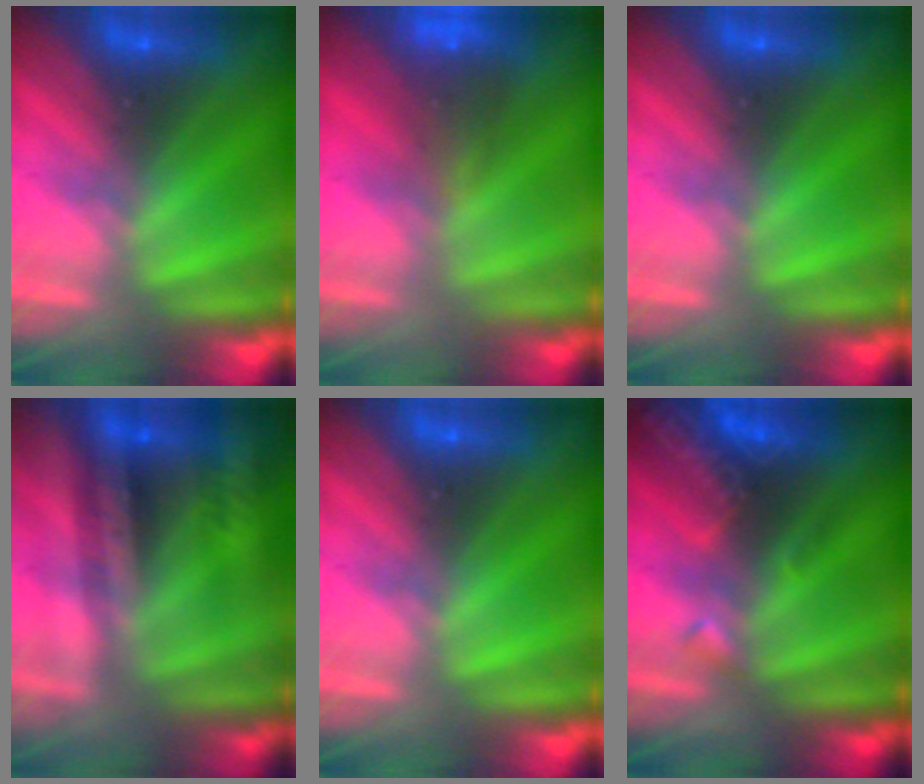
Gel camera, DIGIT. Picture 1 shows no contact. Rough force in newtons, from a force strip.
{"total": 8.4}
{"total": 0.0}
{"total": 2.6}
{"total": 0.0}
{"total": 2.6}